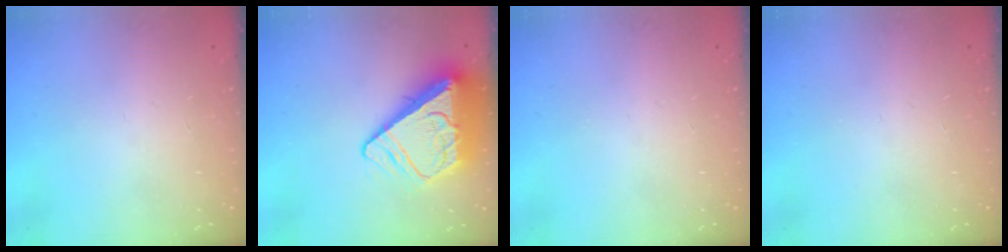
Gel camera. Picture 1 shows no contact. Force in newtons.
{"total": 13.6, "press": 13.5, "slide": 1.5}
{"total": 0.0}
{"total": 0.0}